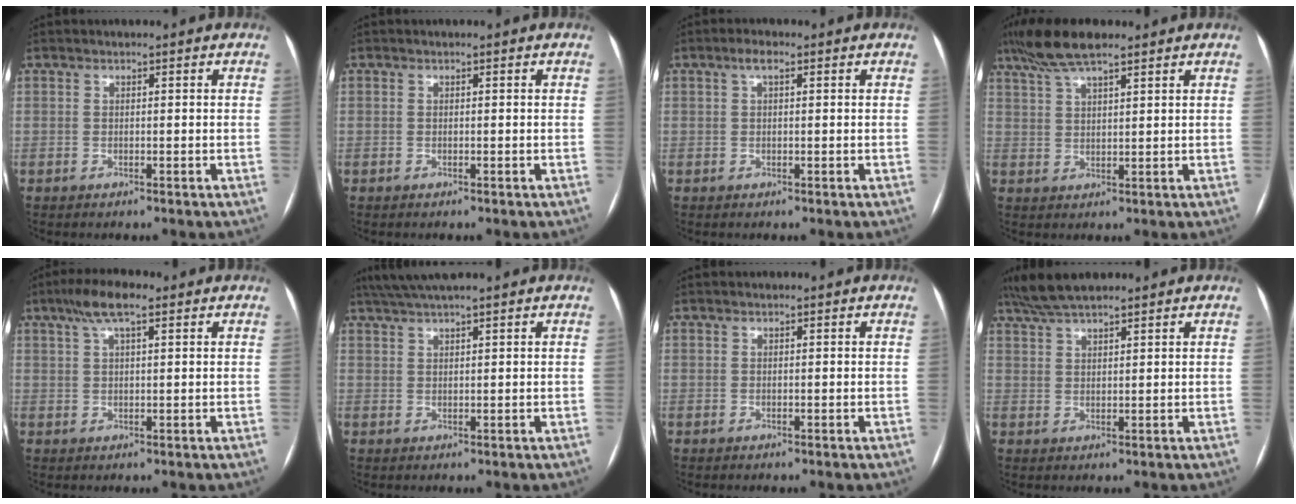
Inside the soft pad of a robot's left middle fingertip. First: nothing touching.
{"total": 0.0}
{"total": 1.8, "force": [0.8, 0.5, 1.5], "torque": [-0.030, 0.012, 0.015]}
{"total": 8.0, "force": [6.1, 1.4, 5.0], "torque": [-0.101, 0.026, 0.111]}
{"total": 5.8, "force": [3.6, 1.3, 4.5], "torque": [-0.091, 0.021, 0.063]}
{"total": 6.7, "force": [5.6, -0.2, 3.7], "torque": [-0.062, 0.040, 0.096]}
{"total": 0.0}
{"total": 7.3, "force": [6.2, 1.2, 3.6], "torque": [-0.067, 0.032, 0.114]}